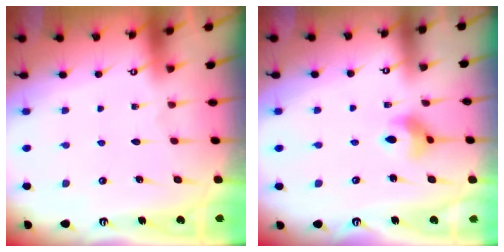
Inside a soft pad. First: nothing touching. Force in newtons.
{"total": 5.8, "press": 5.8, "slide": 0.6}